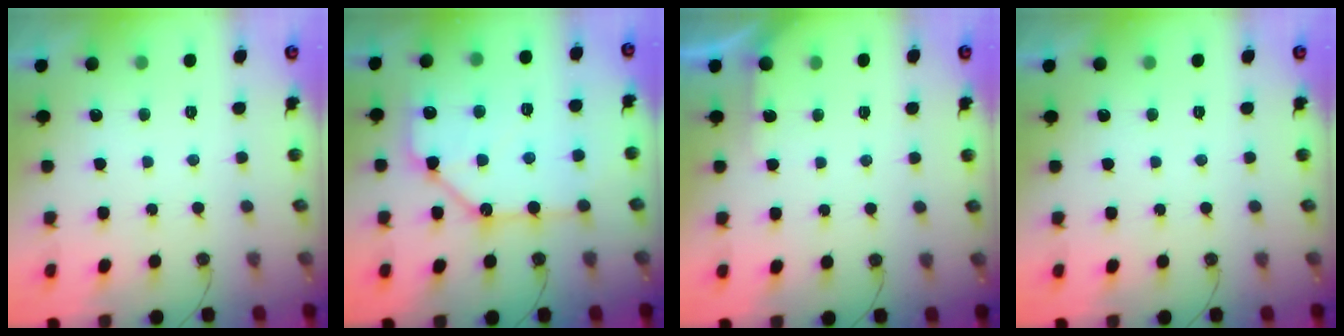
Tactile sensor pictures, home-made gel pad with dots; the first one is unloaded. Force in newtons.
{"total": 13.5, "press": 13.4, "slide": 1.5}
{"total": 2.0, "press": 2.0, "slide": 0.3}
{"total": 0.0}